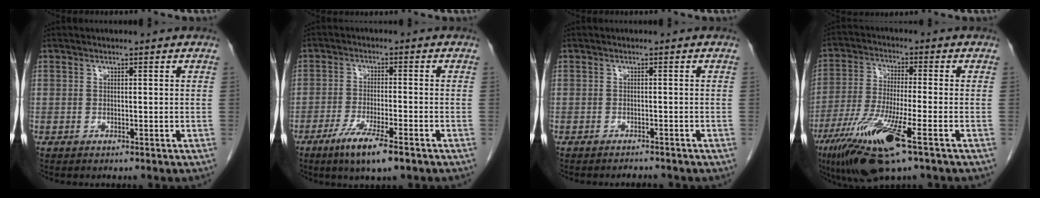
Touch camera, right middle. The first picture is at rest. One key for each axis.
{"total": 7.3, "fx": -4.6, "fy": 0.6, "fz": 5.6, "tx": -0.109, "ty": -0.017, "tz": -0.079}
{"total": 1.7, "fx": -1.7, "fy": 0.2, "fz": 0.3, "tx": -0.006, "ty": -0.005, "tz": -0.019}
{"total": 13.5, "fx": -6.9, "fy": 1.2, "fz": 11.6, "tx": -0.237, "ty": -0.031, "tz": -0.123}